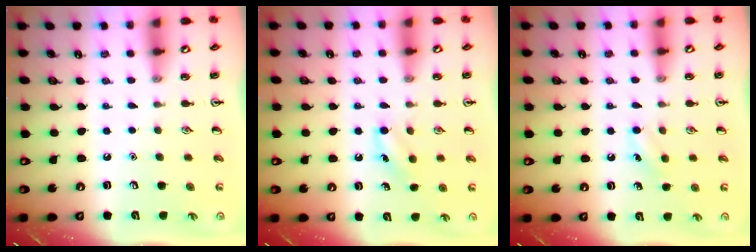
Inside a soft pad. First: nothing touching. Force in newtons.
{"total": 6.6, "press": 6.2, "slide": 2.1}
{"total": 6.2, "press": 5.9, "slide": 1.9}